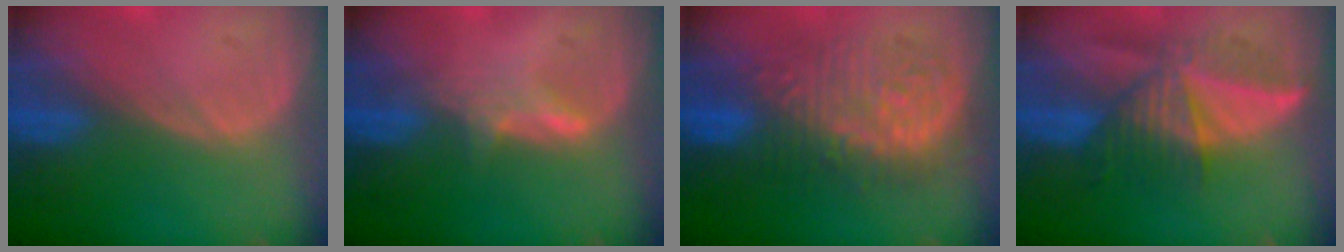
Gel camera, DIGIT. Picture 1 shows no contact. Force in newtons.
{"total": 2.6, "press": 2.5, "slide": 0.3}
{"total": 10.1, "press": 10.1, "slide": 0.5}
{"total": 7.3, "press": 7.2, "slide": 1.2}